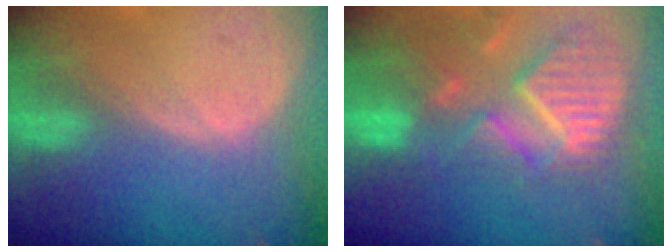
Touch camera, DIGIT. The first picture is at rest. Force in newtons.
{"total": 12.1, "press": 10.5, "slide": 6.0}